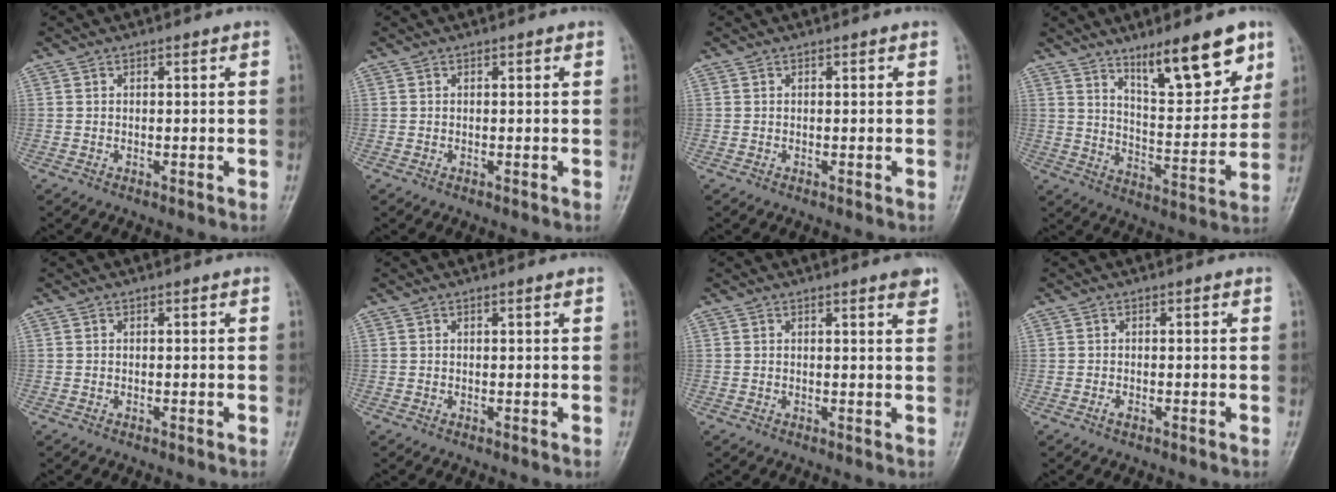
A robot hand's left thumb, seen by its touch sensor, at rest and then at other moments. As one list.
[{"total": 0.0}, {"total": 0.0}, {"total": 15.2, "force": [9.7, 4.4, 10.9], "torque": [-0.130, -0.061, 0.161]}, {"total": 0.0}, {"total": 0.5, "force": [0.3, 0.0, 0.4], "torque": [-0.009, -0.001, 0.006]}, {"total": 2.4, "force": [1.7, 0.2, 1.7], "torque": [-0.020, -0.009, 0.019]}, {"total": 0.9, "force": [-0.4, 0.5, 0.7], "torque": [-0.012, 0.000, -0.007]}]